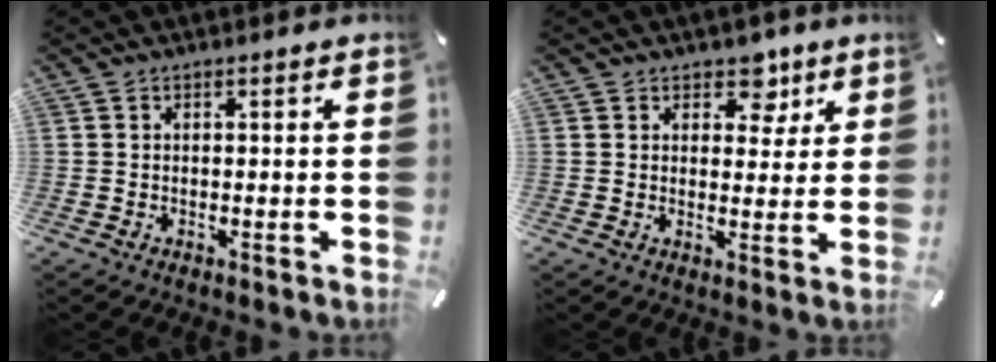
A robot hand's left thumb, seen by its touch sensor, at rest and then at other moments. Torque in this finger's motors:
{"motor_torque": [0.27, -0.36, -0.15, -0.04, -0.01]}